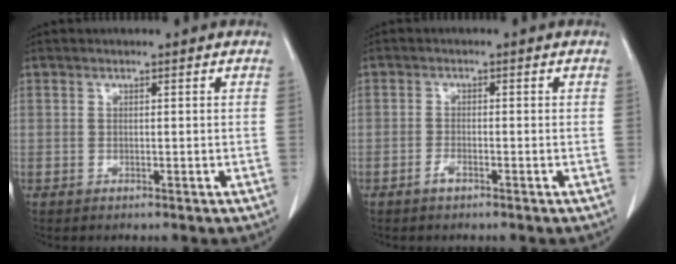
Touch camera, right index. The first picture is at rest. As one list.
[{"total": 1.5, "force": [-1.1, 0.4, 0.9], "torque": [-0.019, 0.001, -0.019]}]